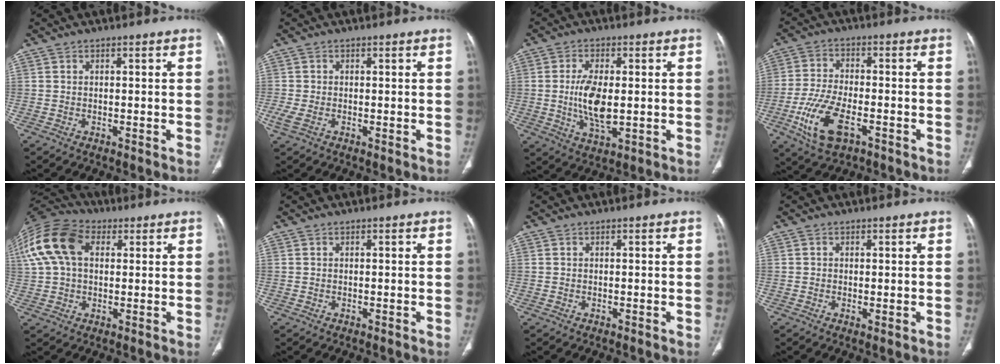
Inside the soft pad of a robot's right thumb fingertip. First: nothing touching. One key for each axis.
{"total": 2.4, "fx": -0.6, "fy": 1.4, "fz": 1.9, "tx": -0.057, "ty": 0.000, "tz": -0.012}
{"total": 9.0, "fx": -0.1, "fy": 4.1, "fz": 8.0, "tx": -0.156, "ty": -0.012, "tz": 0.002}
{"total": 11.3, "fx": -4.7, "fy": 5.3, "fz": 8.8, "tx": -0.187, "ty": 0.009, "tz": -0.082}
{"total": 16.6, "fx": 4.5, "fy": 11.0, "fz": 11.6, "tx": -0.253, "ty": 0.030, "tz": 0.076}
{"total": 0.0}
{"total": 0.0}
{"total": 0.9, "fx": -0.2, "fy": 0.3, "fz": 0.9, "tx": -0.019, "ty": -0.004, "tz": -0.003}